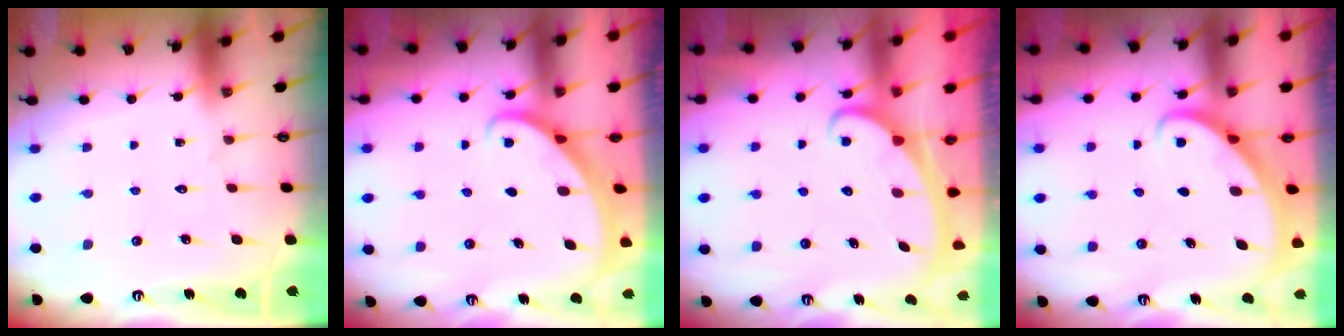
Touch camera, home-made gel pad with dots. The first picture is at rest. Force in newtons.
{"total": 1.8, "press": 1.7, "slide": 0.1}
{"total": 2.4, "press": 2.4, "slide": 0.3}
{"total": 2.8, "press": 2.8, "slide": 0.1}